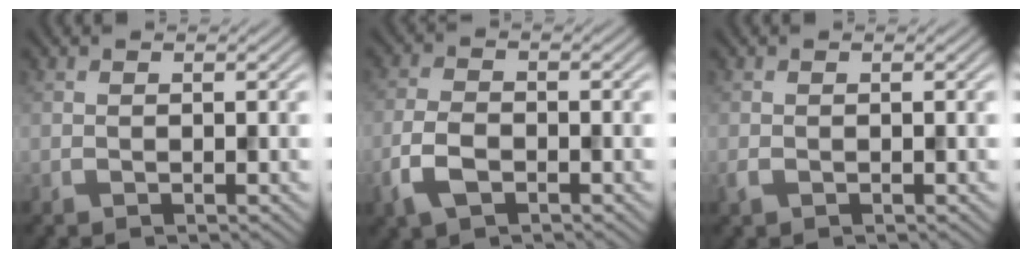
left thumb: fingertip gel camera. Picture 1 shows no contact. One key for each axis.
{"total": 4.4, "fx": -2.2, "fy": 2.3, "fz": 3.1, "tx": -0.074, "ty": -0.005, "tz": -0.051}
{"total": 0.9, "fx": -0.4, "fy": 0.6, "fz": 0.5, "tx": -0.016, "ty": -0.003, "tz": -0.007}